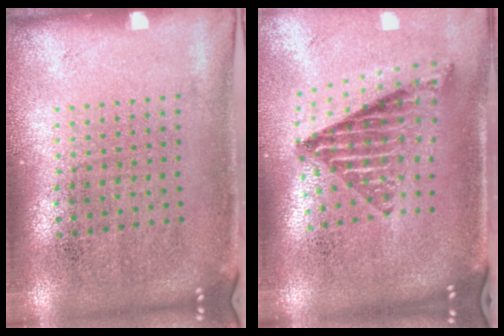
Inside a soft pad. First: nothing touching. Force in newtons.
{"total": 1.6, "press": 1.3, "slide": 1.0}